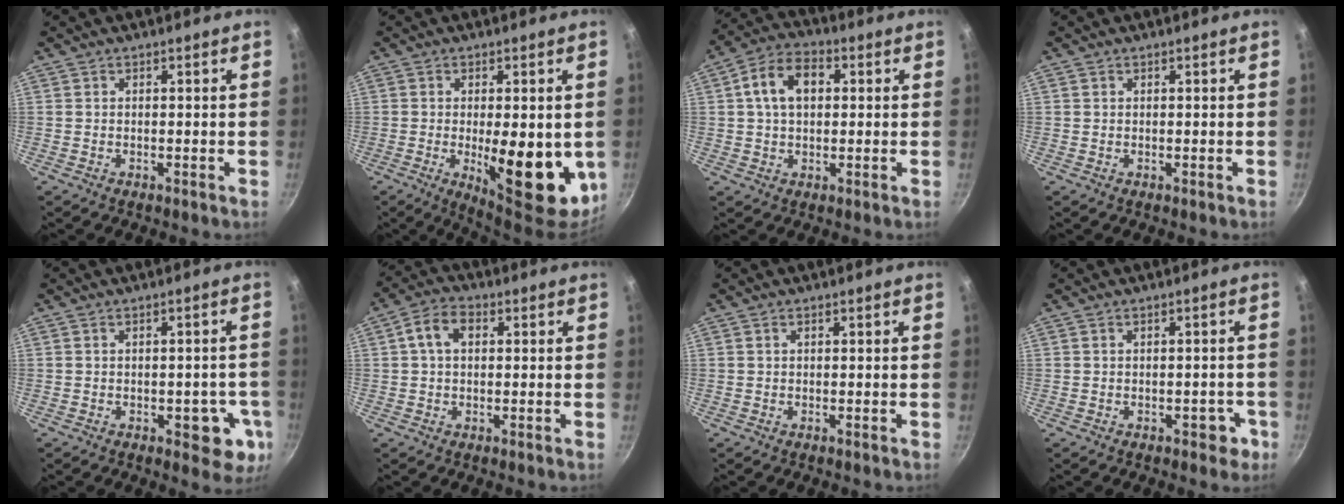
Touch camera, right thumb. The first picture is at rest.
{"total": 15.6, "force": [-2.5, 5.9, 14.2], "torque": [-0.174, -0.013, -0.019]}
{"total": 9.9, "force": [1.9, 6.5, 7.2], "torque": [-0.107, 0.020, 0.020]}
{"total": 0.0}
{"total": 7.7, "force": [-2.2, 4.0, 6.2], "torque": [-0.036, 0.006, -0.025]}
{"total": 6.2, "force": [1.3, 4.1, 4.4], "torque": [-0.074, 0.015, 0.014]}
{"total": 0.5, "force": [0.2, 0.2, 0.5], "torque": [-0.007, 0.003, 0.002]}
{"total": 3.2, "force": [-1.5, 1.9, 2.0], "torque": [0.003, 0.021, -0.009]}